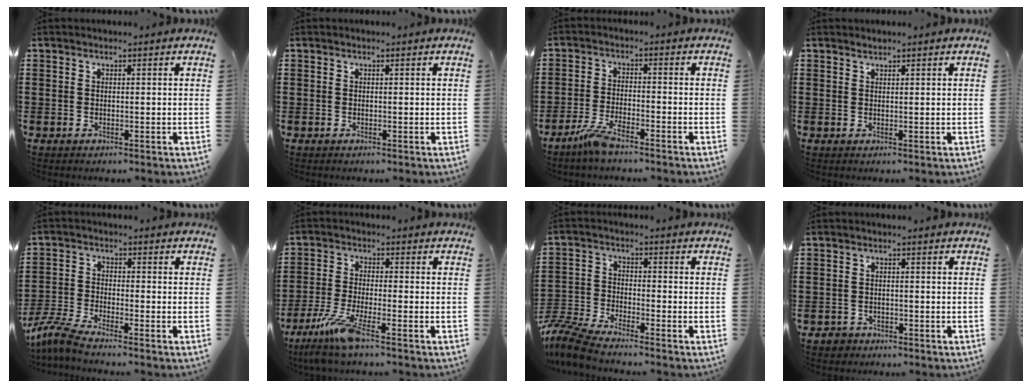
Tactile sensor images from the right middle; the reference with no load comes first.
{"total": 0.0}
{"total": 4.6, "force": [-3.5, 0.7, 2.9], "torque": [-0.074, -0.008, -0.072]}
{"total": 0.7, "force": [0.7, 0.2, -0.1], "torque": [-0.001, 0.000, 0.014]}
{"total": 4.9, "force": [-4.4, 0.3, 2.1], "torque": [-0.070, -0.016, -0.094]}
{"total": 6.8, "force": [-4.6, 0.4, 5.0], "torque": [-0.119, -0.024, -0.091]}
{"total": 7.6, "force": [-7.1, 0.9, 2.4], "torque": [-0.079, -0.005, -0.149]}
{"total": 1.5, "force": [-1.3, 0.8, -0.1], "torque": [-0.003, 0.002, -0.030]}